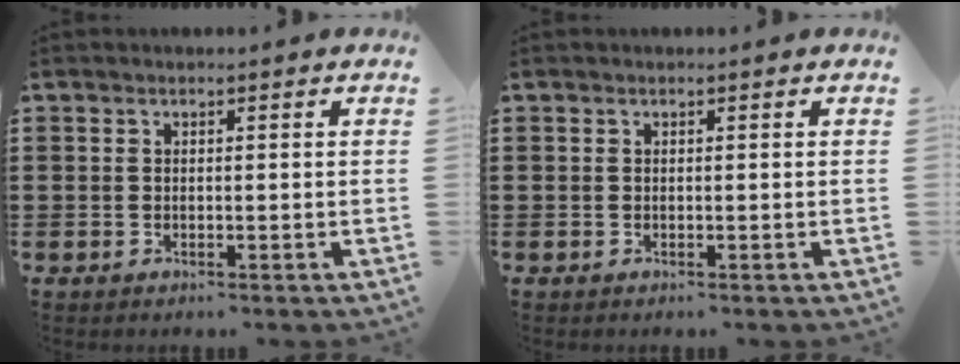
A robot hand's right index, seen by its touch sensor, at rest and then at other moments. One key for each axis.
{"total": 0.0}